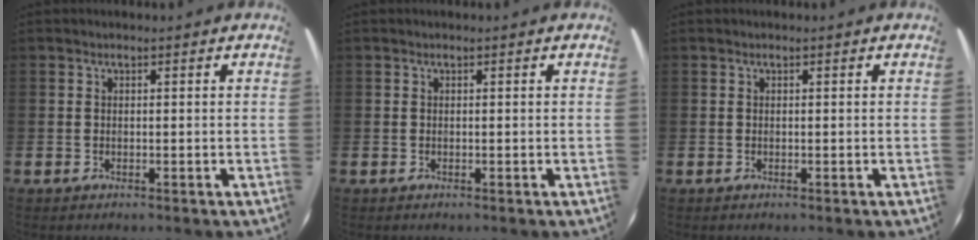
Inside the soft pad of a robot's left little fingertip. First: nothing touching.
{"total": 0.0}
{"total": 0.0}